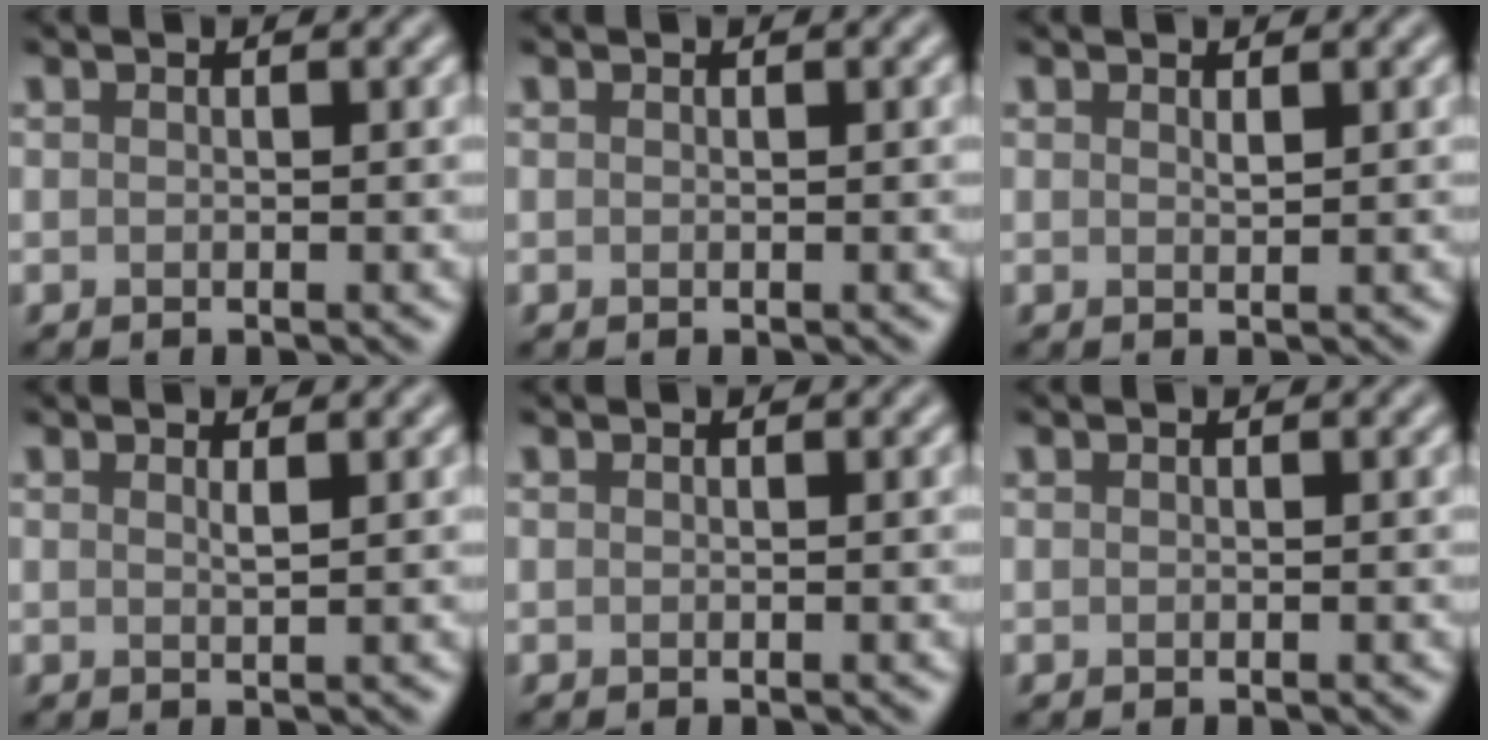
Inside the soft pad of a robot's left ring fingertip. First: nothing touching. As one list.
[{"total": 0.0}, {"total": 0.5, "force": [0.4, 0.1, 0.3], "torque": [-0.006, -0.003, 0.008]}, {"total": 0.8, "force": [0.5, 0.1, 0.6], "torque": [-0.007, -0.002, 0.006]}, {"total": 0.0}, {"total": 0.0}]